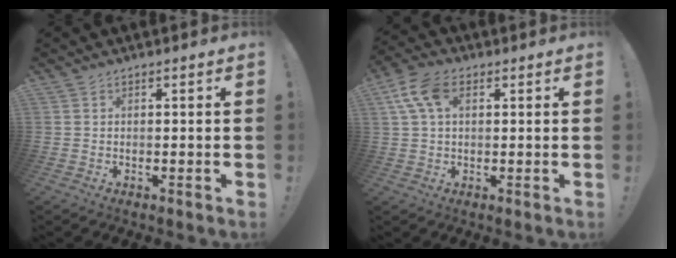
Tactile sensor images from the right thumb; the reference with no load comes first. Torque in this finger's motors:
{"motor_torque": [0.26, 1.38, 0.10, 0.03, 0.05]}